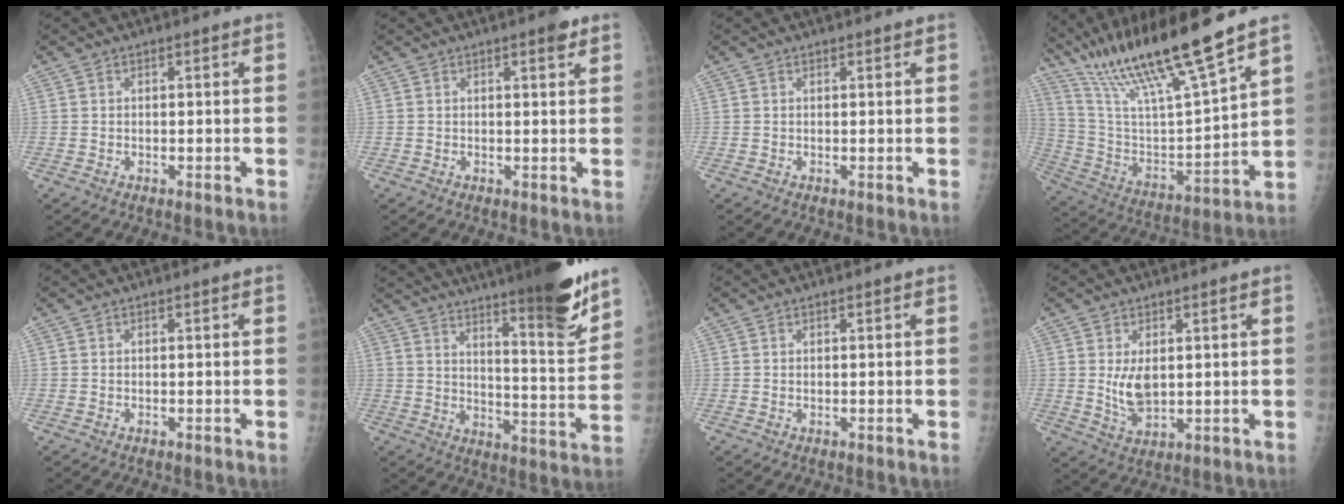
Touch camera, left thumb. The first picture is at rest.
{"total": 2.4, "force": [1.6, 0.6, 1.7], "torque": [-0.019, -0.007, 0.019]}
{"total": 0.7, "force": [0.6, 0.1, 0.1], "torque": [-0.003, -0.003, 0.010]}
{"total": 22.2, "force": [16.9, 1.8, 14.3], "torque": [-0.248, -0.064, 0.319]}
{"total": 0.0}
{"total": 22.1, "force": [16.5, 2.7, 14.4], "torque": [-0.190, -0.095, 0.240]}
{"total": 0.5, "force": [0.4, 0.1, 0.2], "torque": [-0.005, -0.002, 0.008]}
{"total": 5.4, "force": [1.1, 3.0, 4.4], "torque": [-0.072, -0.018, 0.032]}